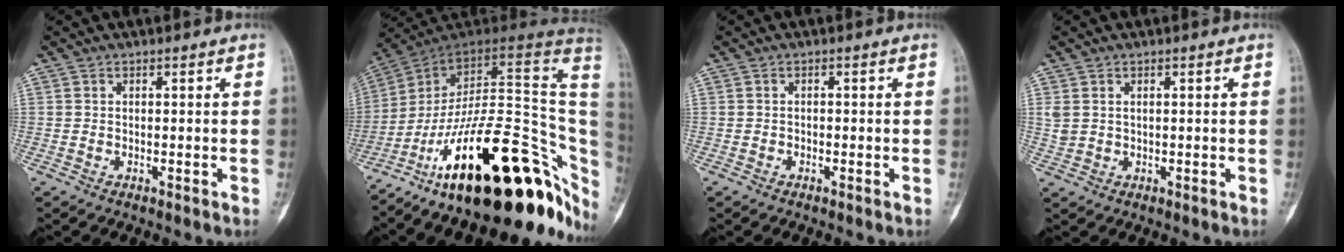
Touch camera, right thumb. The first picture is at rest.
{"total": 32.9, "force": [-12.9, 13.0, 27.4], "torque": [-0.277, 0.083, -0.200]}
{"total": 0.5, "force": [-0.3, 0.4, 0.1], "torque": [0.000, 0.002, -0.009]}
{"total": 2.6, "force": [0.7, 1.8, 1.7], "torque": [-0.045, 0.004, 0.020]}